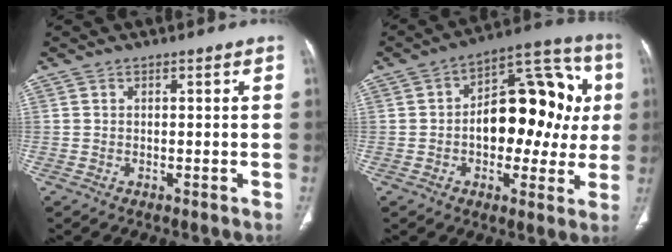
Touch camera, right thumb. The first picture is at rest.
{"total": 20.1, "force": [0.7, 11.8, 16.3], "torque": [-0.174, 0.038, 0.007]}